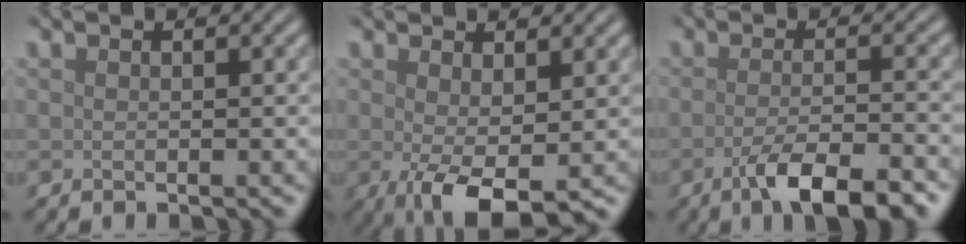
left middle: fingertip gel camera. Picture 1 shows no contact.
{"total": 4.3, "force": [-0.3, 1.5, 4.0], "torque": [-0.076, -0.011, -0.004]}
{"total": 5.5, "force": [-3.1, 1.2, 4.4], "torque": [-0.077, -0.004, -0.052]}